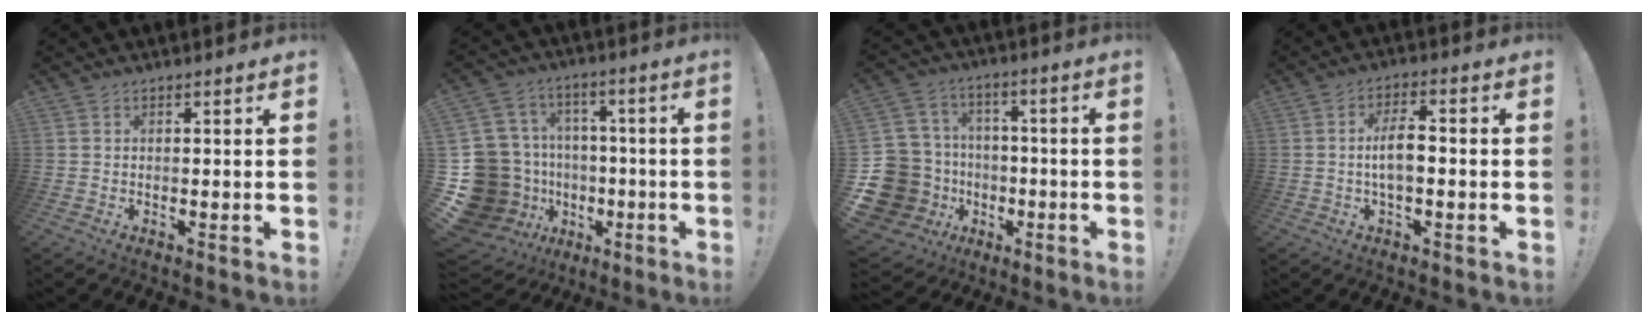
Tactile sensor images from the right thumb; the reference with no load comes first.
{"total": 21.5, "force": [-5.5, 18.1, 10.3], "torque": [-0.193, 0.020, -0.027]}
{"total": 18.3, "force": [-4.4, 15.9, 8.0], "torque": [-0.173, 0.030, -0.030]}
{"total": 7.2, "force": [-0.9, 2.8, 6.6], "torque": [-0.117, 0.004, -0.021]}